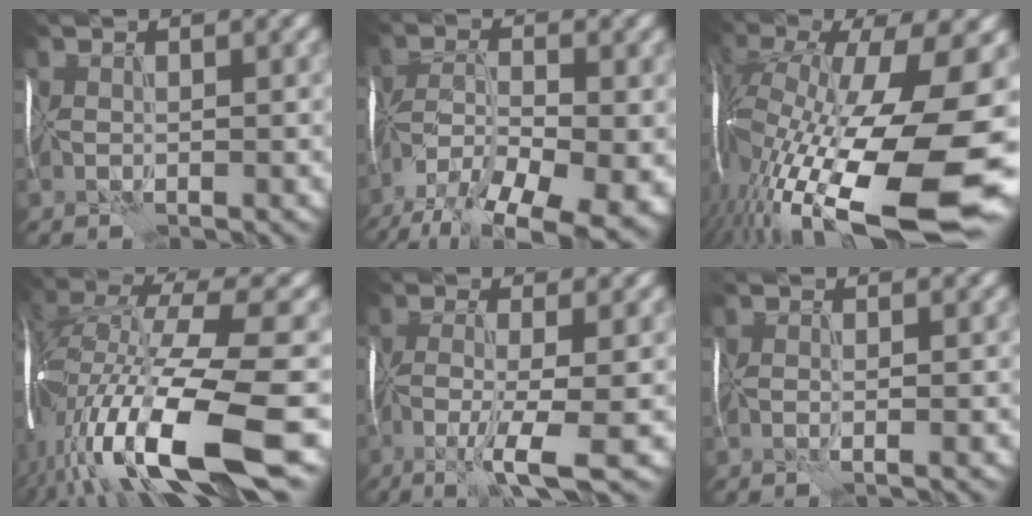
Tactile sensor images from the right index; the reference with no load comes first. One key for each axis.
{"total": 14.2, "fx": -9.8, "fy": 6.0, "fz": 8.3, "tx": -0.143, "ty": -0.017, "tz": -0.126}
{"total": 17.1, "fx": -6.5, "fy": 5.2, "fz": 14.9, "tx": -0.281, "ty": -0.015, "tz": -0.103}
{"total": 13.8, "fx": -4.4, "fy": 4.1, "fz": 12.5, "tx": -0.249, "ty": -0.004, "tz": -0.063}
{"total": 6.7, "fx": -3.5, "fy": 1.2, "fz": 5.6, "tx": -0.107, "ty": -0.005, "tz": -0.061}
{"total": 1.1, "fx": -0.3, "fy": 0.4, "fz": 1.0, "tx": -0.007, "ty": 0.000, "tz": -0.002}